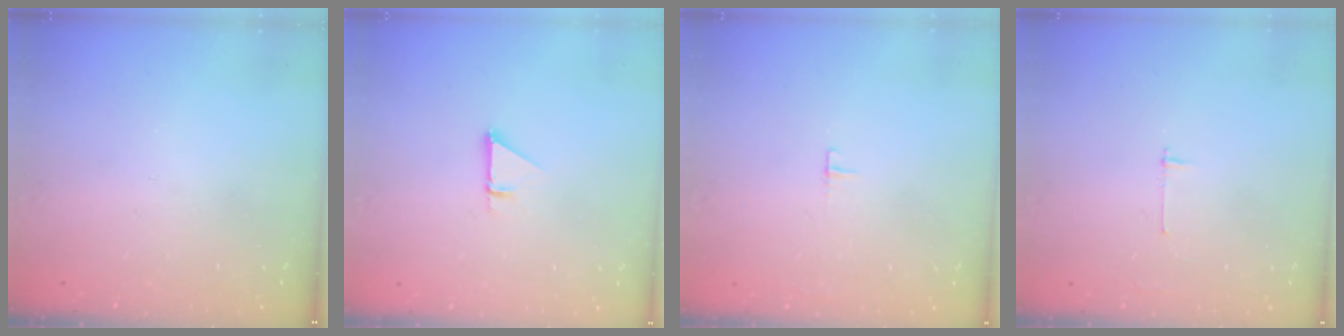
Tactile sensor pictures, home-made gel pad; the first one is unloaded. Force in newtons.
{"total": 1.0, "press": 1.0, "slide": 0.1}
{"total": 3.1, "press": 3.1, "slide": 0.2}
{"total": 2.7, "press": 2.7, "slide": 0.3}